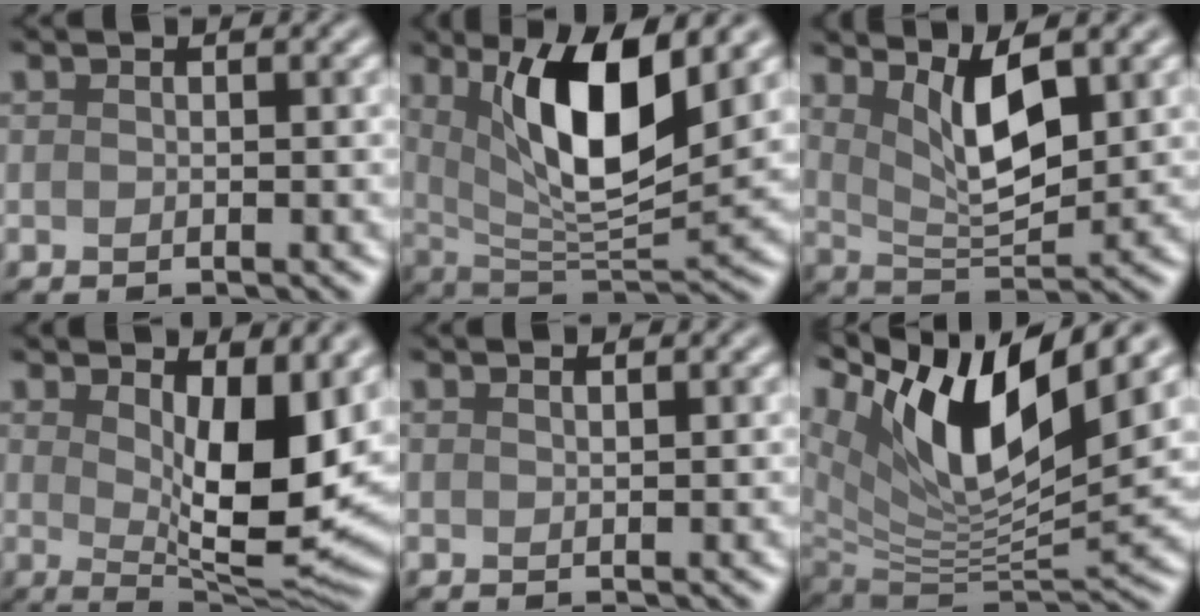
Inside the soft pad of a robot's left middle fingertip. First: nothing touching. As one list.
[{"total": 9.5, "force": [3.4, 3.0, 8.4], "torque": [-0.138, -0.015, 0.062]}, {"total": 5.6, "force": [2.5, 1.9, 4.6], "torque": [-0.086, -0.013, 0.048]}, {"total": 8.9, "force": [2.1, 3.3, 8.0], "torque": [-0.126, -0.018, 0.039]}, {"total": 0.7, "force": [0.6, 0.2, 0.4], "torque": [0.000, 0.001, 0.008]}, {"total": 12.8, "force": [6.2, 4.7, 10.2], "torque": [-0.186, -0.002, 0.116]}]